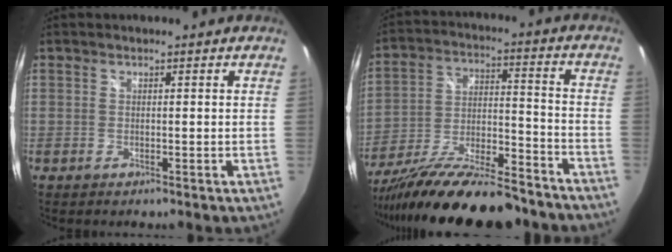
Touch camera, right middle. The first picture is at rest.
{"total": 23.8, "force": [-19.2, 4.9, 13.1], "torque": [-0.238, -0.038, -0.299]}